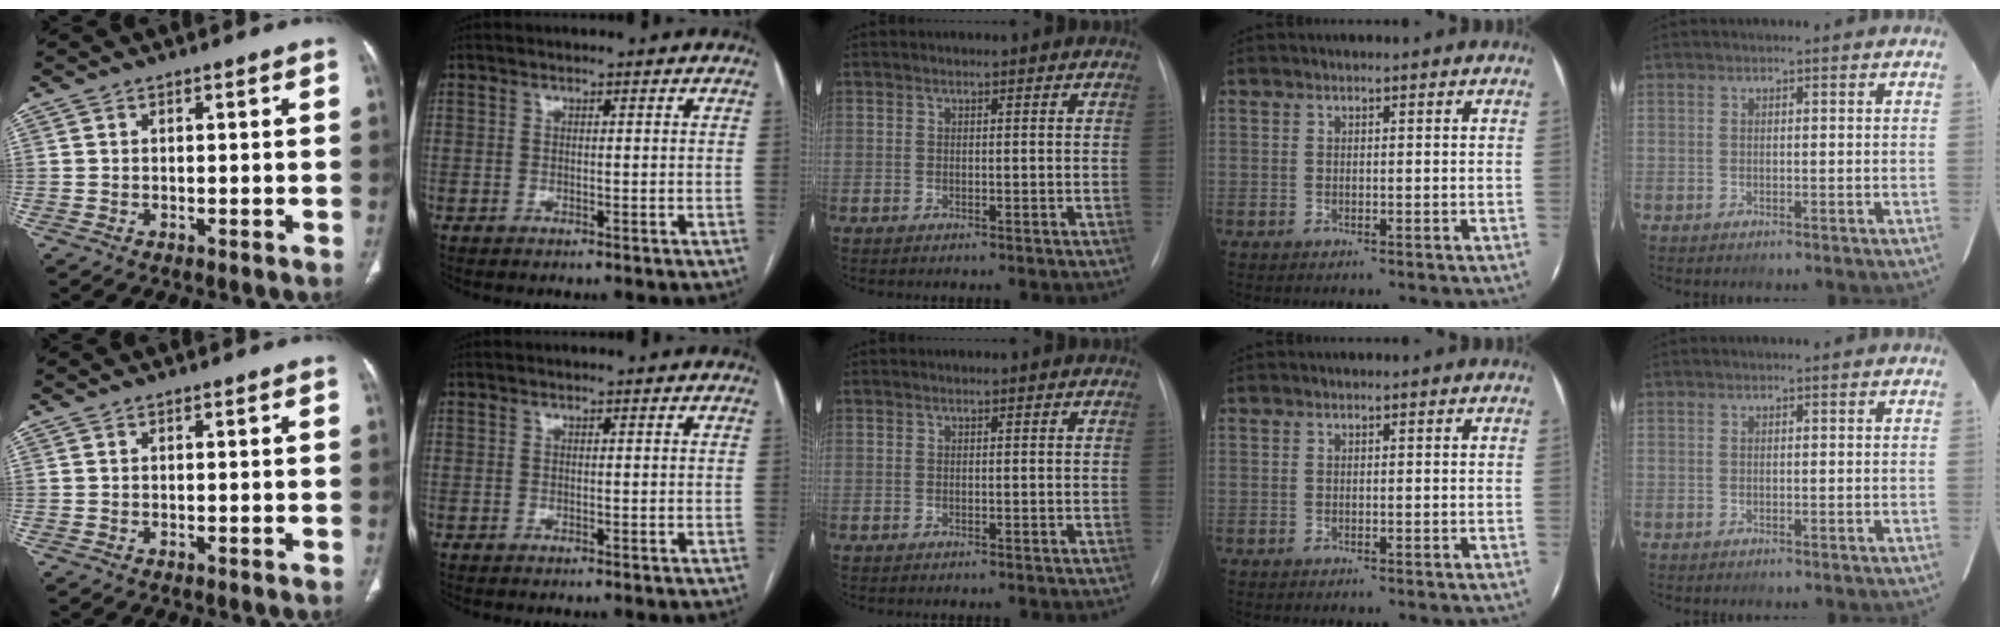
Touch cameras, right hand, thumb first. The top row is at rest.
{}